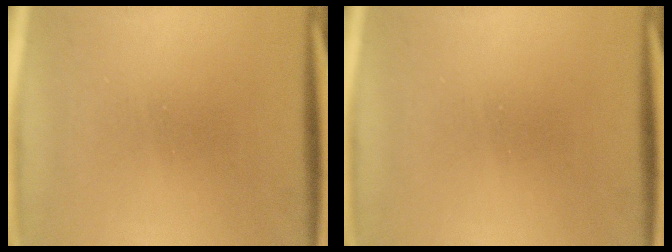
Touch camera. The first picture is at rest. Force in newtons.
{"total": 0.0}